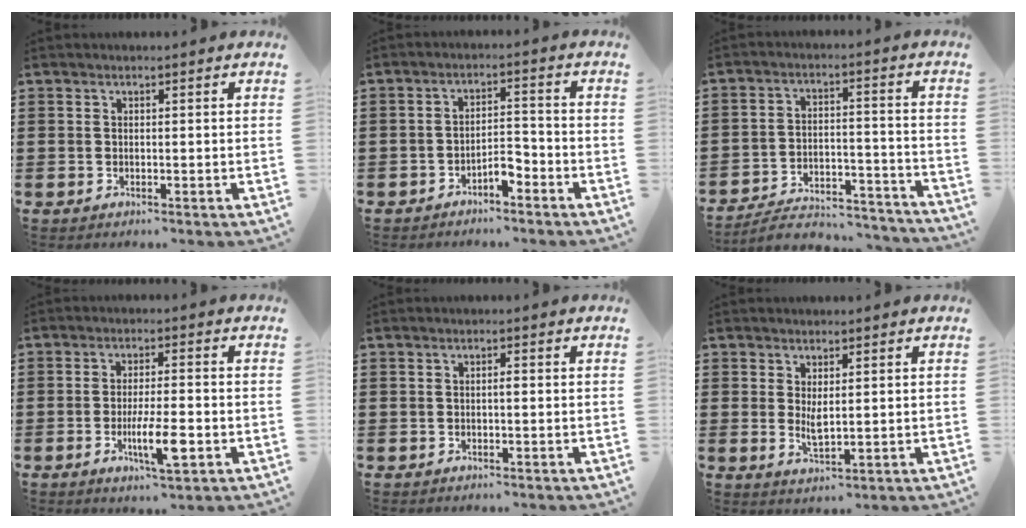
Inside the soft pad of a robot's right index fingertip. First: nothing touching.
{"total": 3.5, "force": [-2.7, 0.9, 2.0], "torque": [-0.037, 0.008, -0.053]}
{"total": 5.2, "force": [-4.9, 0.9, 1.4], "torque": [-0.031, 0.002, -0.100]}
{"total": 7.1, "force": [-2.5, 1.4, 6.5], "torque": [-0.117, -0.008, -0.042]}
{"total": 0.6, "force": [-0.1, 0.1, 0.6], "torque": [-0.012, -0.003, -0.001]}
{"total": 2.6, "force": [0.8, 0.7, 2.3], "torque": [-0.046, 0.000, 0.014]}